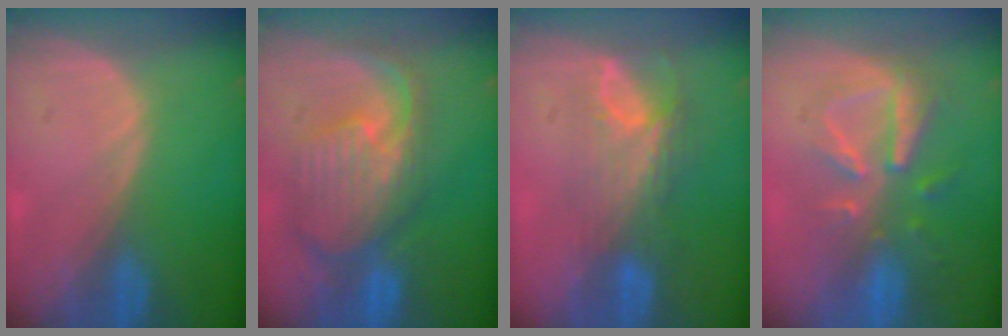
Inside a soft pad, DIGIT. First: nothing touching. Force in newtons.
{"total": 10.5, "press": 9.4, "slide": 4.8}
{"total": 7.9, "press": 6.6, "slide": 4.2}
{"total": 8.0, "press": 7.4, "slide": 3.0}